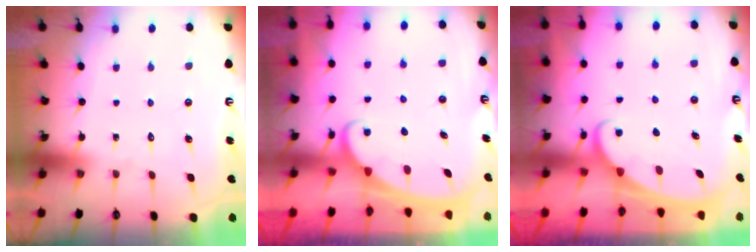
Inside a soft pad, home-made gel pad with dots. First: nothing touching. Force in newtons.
{"total": 2.0, "press": 2.0, "slide": 0.2}
{"total": 2.4, "press": 2.4, "slide": 0.3}